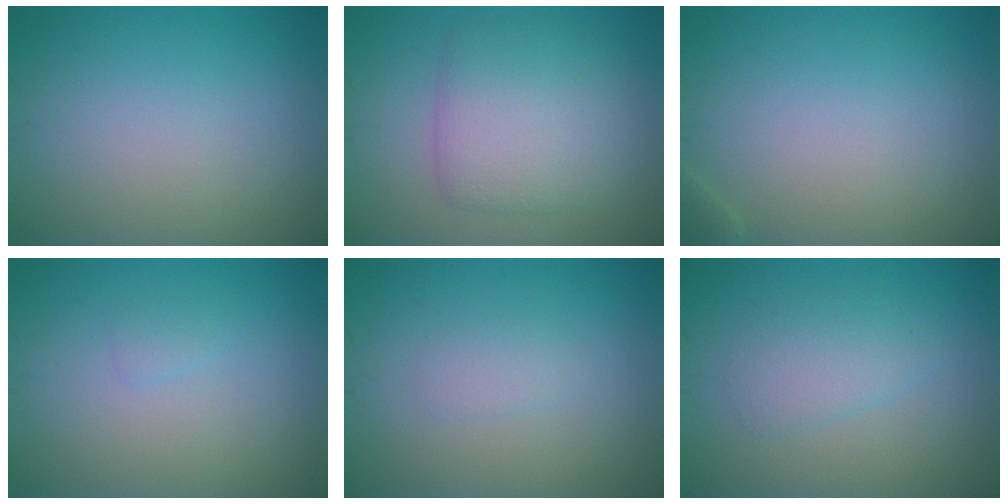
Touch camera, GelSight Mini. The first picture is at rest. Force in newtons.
{"total": 5.8, "press": 5.8, "slide": 0.3}
{"total": 0.7, "press": 0.7, "slide": 0.0}
{"total": 0.6, "press": 0.6, "slide": 0.0}
{"total": 1.0, "press": 1.0, "slide": 0.1}
{"total": 2.3, "press": 2.3, "slide": 0.2}